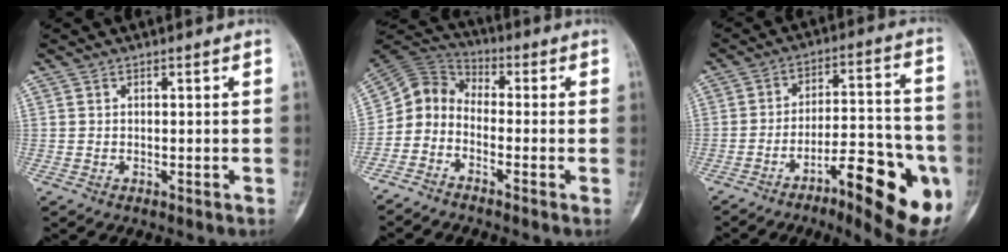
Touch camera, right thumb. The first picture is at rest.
{"total": 7.0, "force": [-3.1, 5.0, 3.7], "torque": [-0.066, 0.054, -0.084]}
{"total": 22.9, "force": [-9.9, 6.6, 19.5], "torque": [-0.241, 0.051, -0.139]}